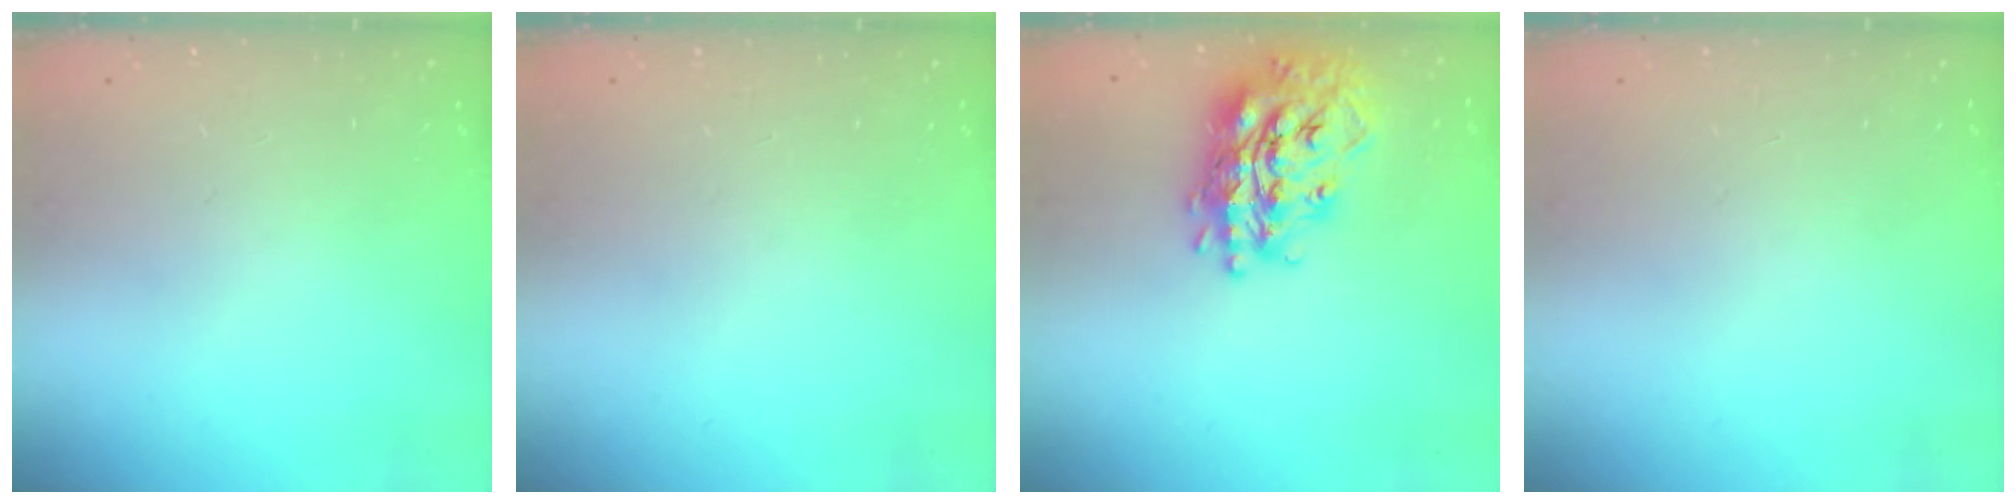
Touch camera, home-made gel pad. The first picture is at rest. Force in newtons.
{"total": 0.0}
{"total": 21.6, "press": 21.5, "slide": 1.8}
{"total": 0.0}